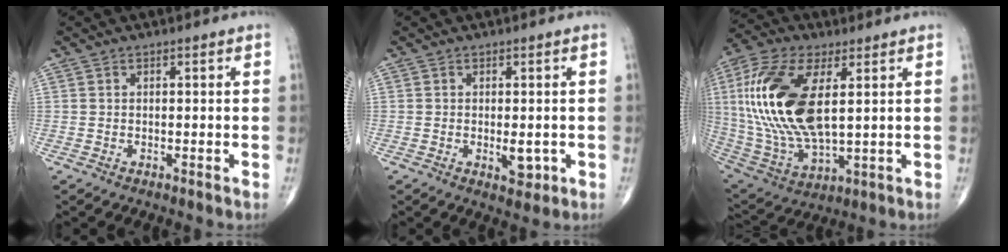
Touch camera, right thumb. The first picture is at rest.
{"total": 3.2, "force": [-0.7, 1.6, 2.7], "torque": [-0.027, -0.005, -0.004]}
{"total": 22.5, "force": [4.0, 10.5, 19.5], "torque": [-0.422, -0.019, 0.078]}